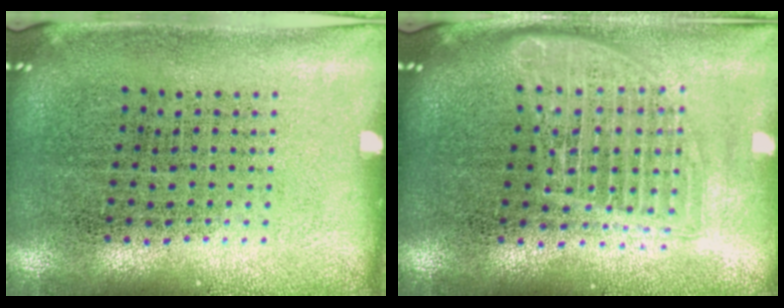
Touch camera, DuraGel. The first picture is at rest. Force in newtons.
{"total": 1.6, "press": 1.4, "slide": 0.8}